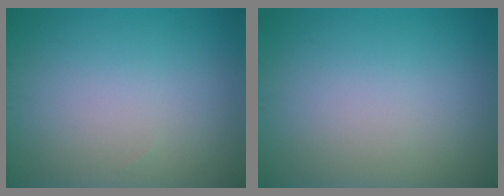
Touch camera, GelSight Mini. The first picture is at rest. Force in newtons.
{"total": 0.0}